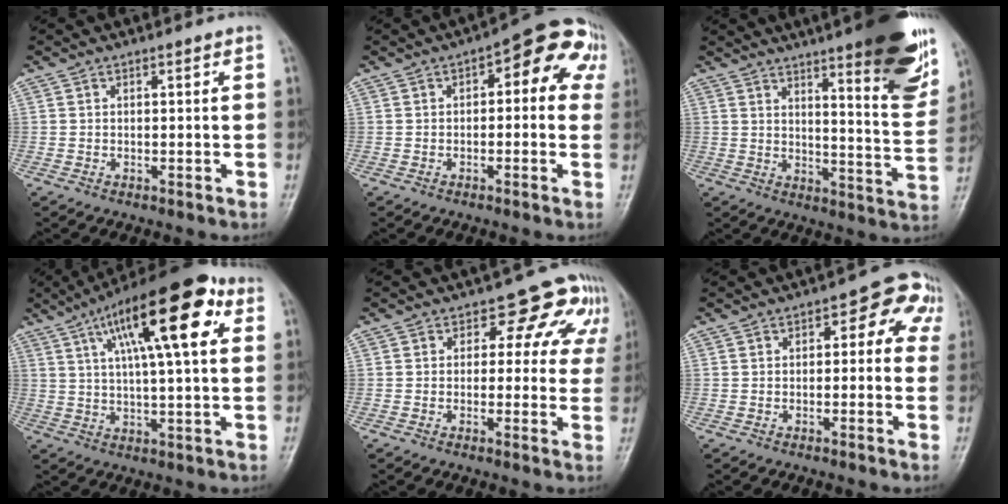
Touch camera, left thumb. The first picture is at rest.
{"total": 11.0, "force": [2.9, 5.6, 9.0], "torque": [-0.065, 0.029, 0.021]}
{"total": 20.0, "force": [12.4, 3.7, 15.2], "torque": [-0.173, -0.068, 0.167]}
{"total": 19.3, "force": [7.4, 5.8, 16.9], "torque": [-0.250, 0.010, 0.109]}
{"total": 9.0, "force": [3.0, 6.2, 5.8], "torque": [-0.005, 0.004, 0.021]}
{"total": 7.4, "force": [1.3, 4.6, 5.7], "torque": [-0.022, 0.027, 0.002]}